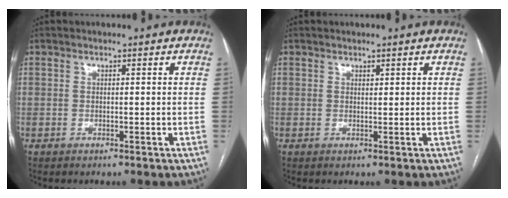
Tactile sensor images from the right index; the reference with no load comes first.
{"total": 0.6, "force": [0.4, 0.2, 0.3], "torque": [-0.004, -0.003, 0.007]}